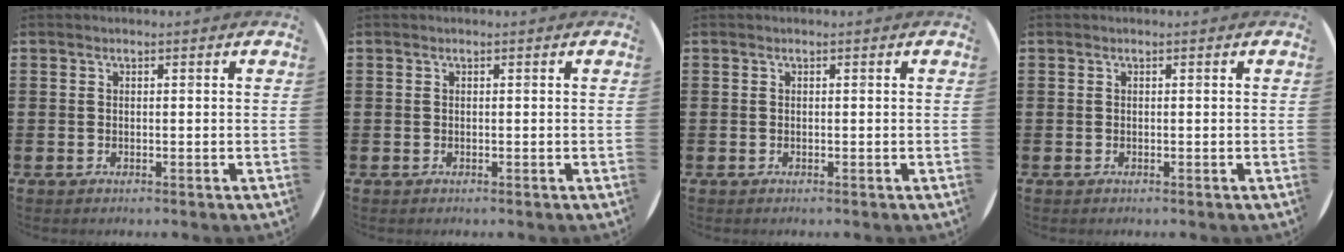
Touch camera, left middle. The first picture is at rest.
{"total": 0.0}
{"total": 0.0}
{"total": 0.0}